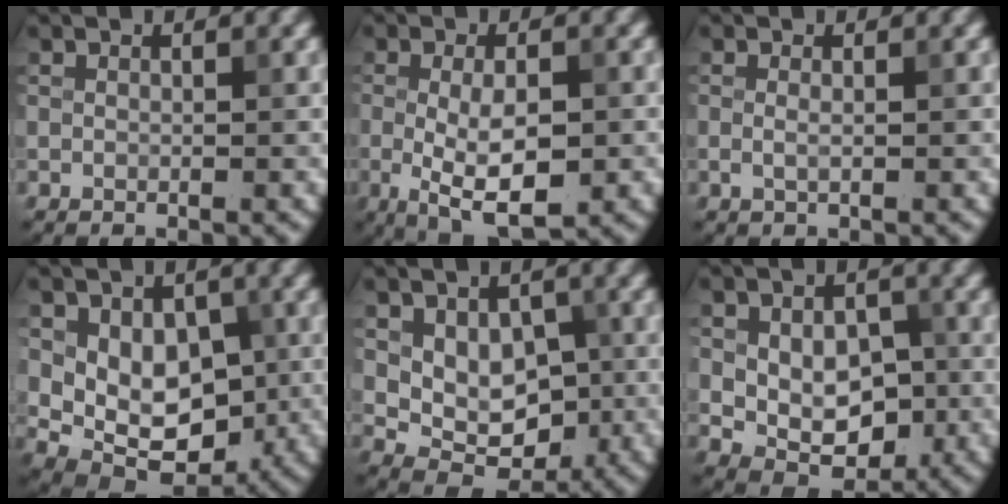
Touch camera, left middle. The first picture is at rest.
{"total": 6.2, "force": [-1.2, 2.5, 5.5], "torque": [-0.103, -0.013, -0.017]}
{"total": 0.8, "force": [0.0, 0.2, 0.8], "torque": [-0.017, -0.003, -0.001]}
{"total": 7.1, "force": [0.1, 5.2, 4.8], "torque": [-0.070, -0.017, 0.011]}
{"total": 5.5, "force": [0.3, 3.9, 3.9], "torque": [-0.056, -0.010, 0.011]}
{"total": 6.7, "force": [-0.5, 4.6, 4.9], "torque": [-0.083, -0.011, -0.004]}